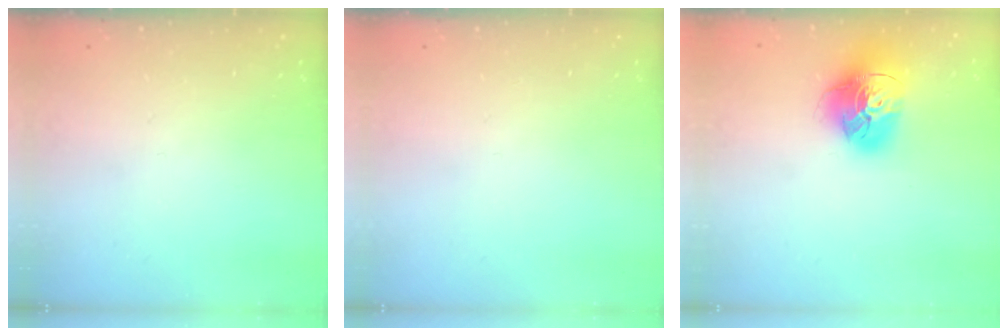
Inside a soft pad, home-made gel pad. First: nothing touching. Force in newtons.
{"total": 0.0}
{"total": 18.3, "press": 18.2, "slide": 2.1}